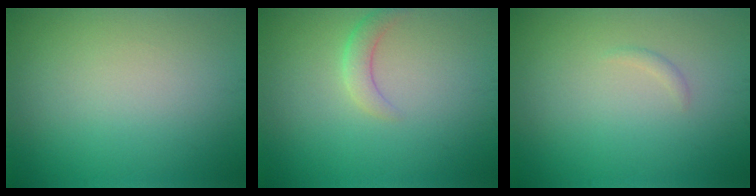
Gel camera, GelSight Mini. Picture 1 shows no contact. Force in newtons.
{"total": 1.8, "press": 1.8, "slide": 0.1}
{"total": 0.6, "press": 0.6, "slide": 0.0}